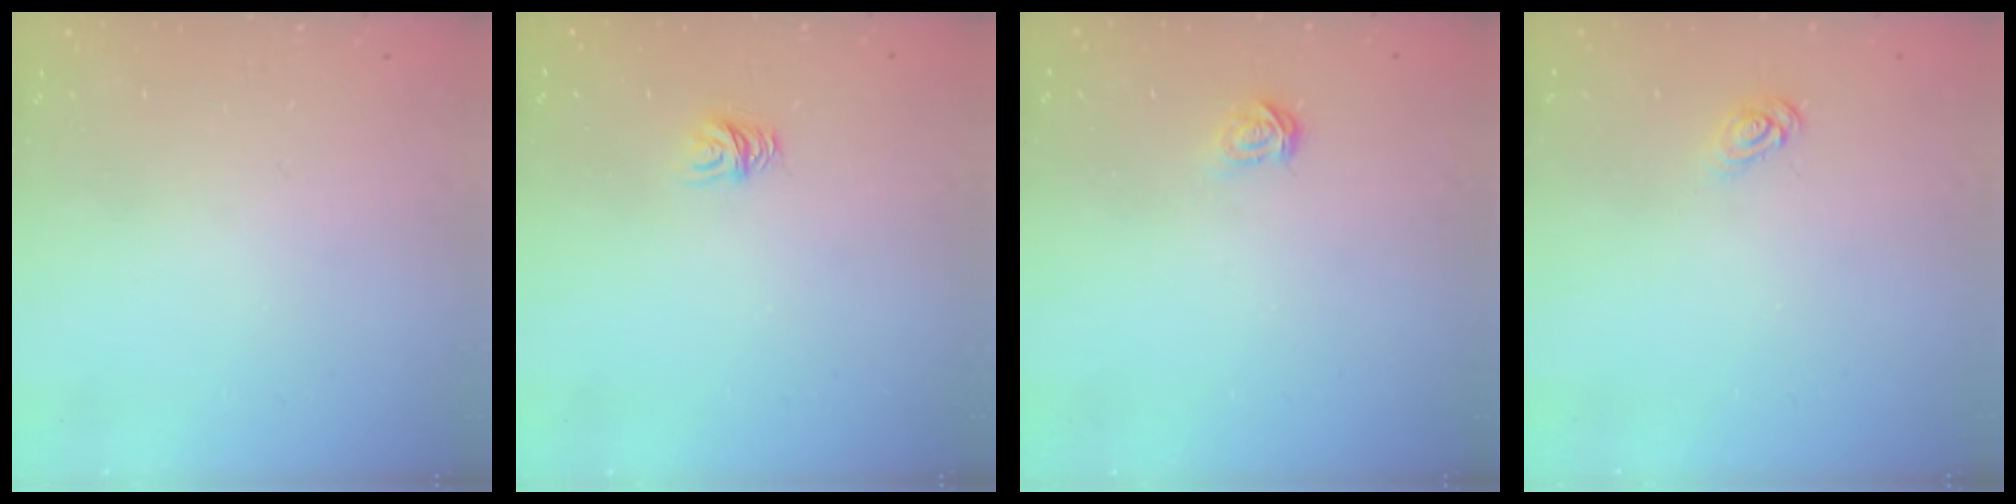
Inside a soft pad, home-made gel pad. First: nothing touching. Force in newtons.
{"total": 6.1, "press": 6.1, "slide": 0.3}
{"total": 2.1, "press": 2.1, "slide": 0.2}
{"total": 3.4, "press": 3.4, "slide": 0.3}